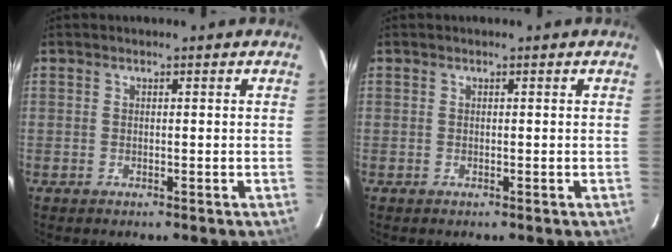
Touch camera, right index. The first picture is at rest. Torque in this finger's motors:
{"motor_torque": [0.00, 0.00, 0.00, 0.00]}